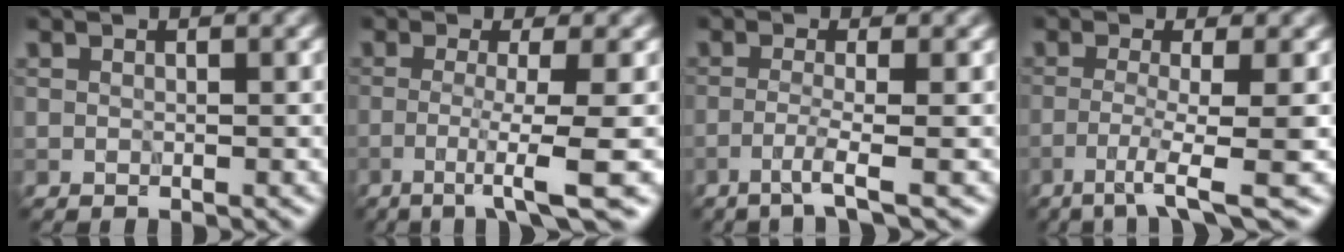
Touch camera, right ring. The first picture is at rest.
{"total": 5.4, "force": [-2.1, 0.4, 5.0], "torque": [-0.076, -0.001, -0.046]}
{"total": 2.4, "force": [-1.2, 0.1, 2.1], "torque": [-0.034, 0.003, -0.039]}
{"total": 4.3, "force": [-1.9, 0.4, 3.8], "torque": [-0.064, 0.000, -0.045]}